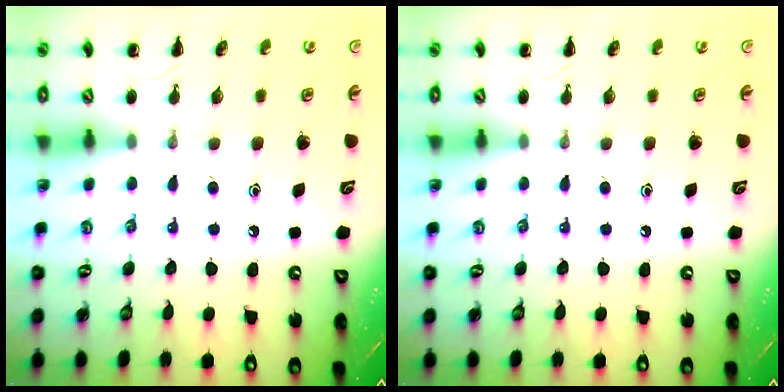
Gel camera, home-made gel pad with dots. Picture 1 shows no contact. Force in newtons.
{"total": 0.0}